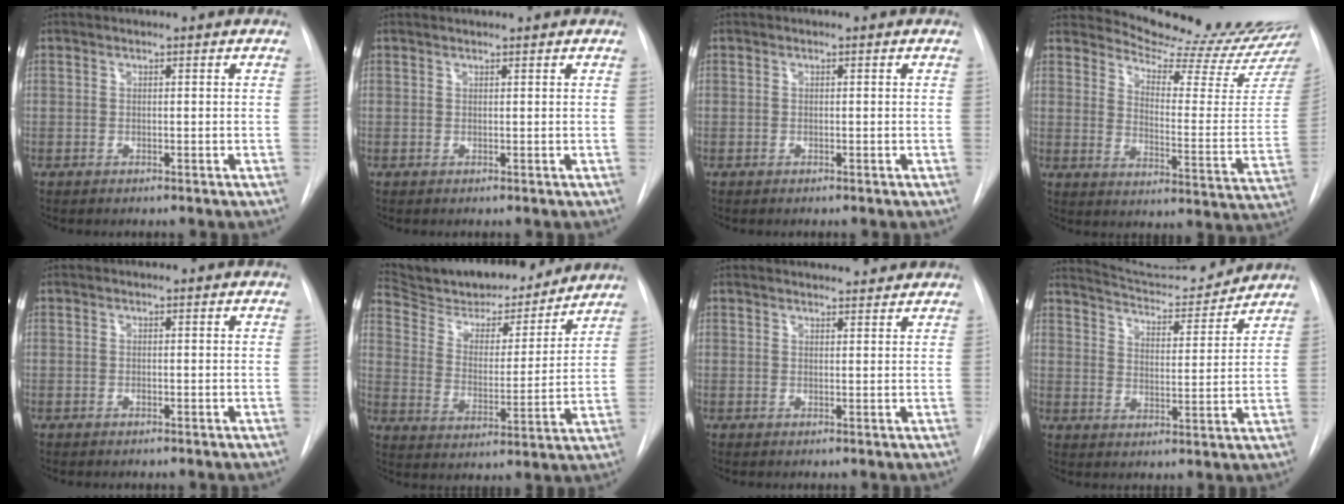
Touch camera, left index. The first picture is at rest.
{"total": 1.5, "force": [1.5, -0.1, 0.3], "torque": [-0.005, 0.017, 0.027]}
{"total": 0.0}
{"total": 18.9, "force": [18.4, -1.4, 4.1], "torque": [-0.071, -0.141, 0.232]}
{"total": 0.0}
{"total": 20.2, "force": [18.5, 4.6, 6.6], "torque": [-0.106, -0.003, 0.281]}
{"total": 6.6, "force": [6.4, 1.1, 1.4], "torque": [-0.016, 0.014, 0.073]}
{"total": 12.5, "force": [12.3, 0.9, 2.3], "torque": [-0.039, -0.004, 0.182]}